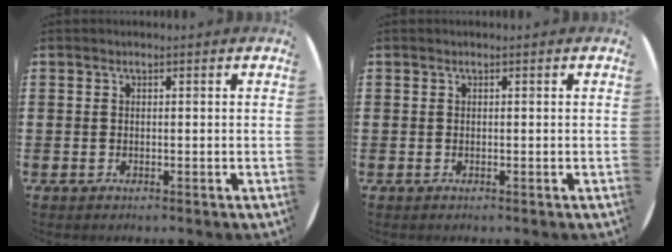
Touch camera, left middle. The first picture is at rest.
{"total": 0.0}